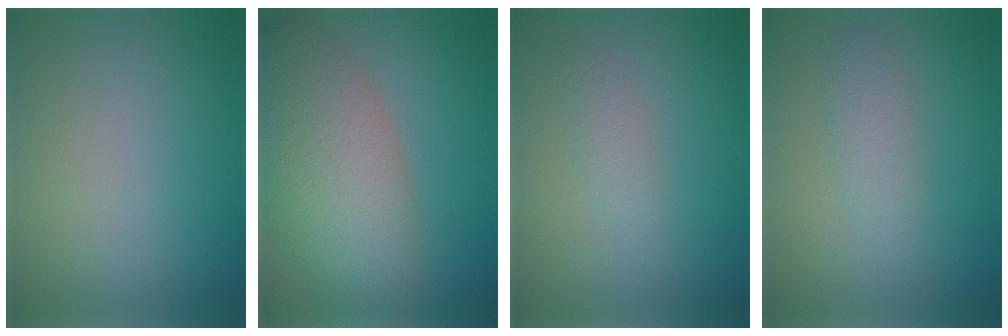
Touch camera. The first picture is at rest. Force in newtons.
{"total": 9.4, "press": 9.3, "slide": 0.8}
{"total": 1.3, "press": 1.3, "slide": 0.0}
{"total": 2.0, "press": 2.0, "slide": 0.1}